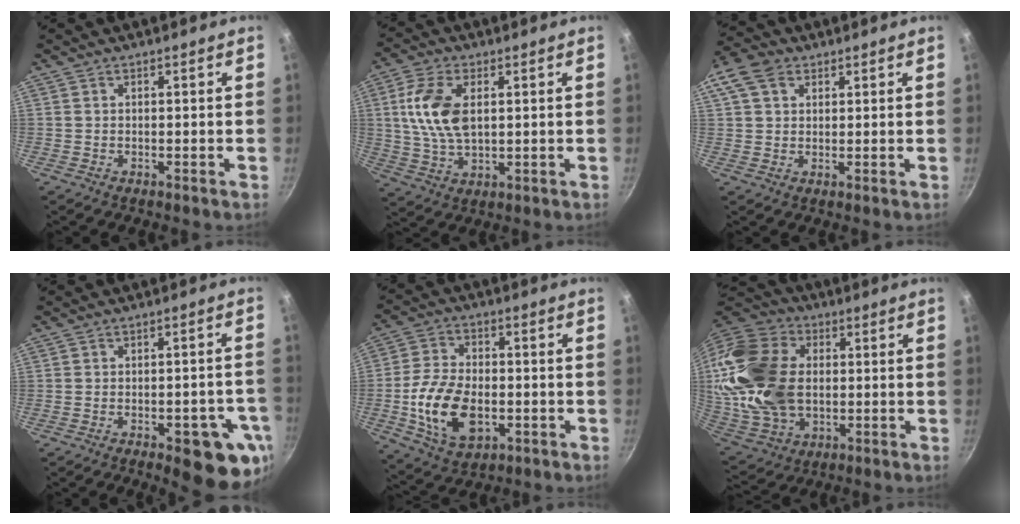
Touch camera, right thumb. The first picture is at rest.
{"total": 11.3, "force": [2.2, 6.3, 9.1], "torque": [-0.174, -0.002, 0.042]}
{"total": 8.2, "force": [3.5, 5.9, 4.5], "torque": [-0.079, 0.007, 0.054]}
{"total": 13.2, "force": [-5.6, 5.3, 10.8], "torque": [-0.089, 0.017, -0.067]}
{"total": 14.8, "force": [-3.1, 9.3, 11.1], "torque": [-0.191, 0.014, -0.050]}
{"total": 24.5, "force": [1.6, 17.3, 17.2], "torque": [-0.334, 0.016, 0.040]}